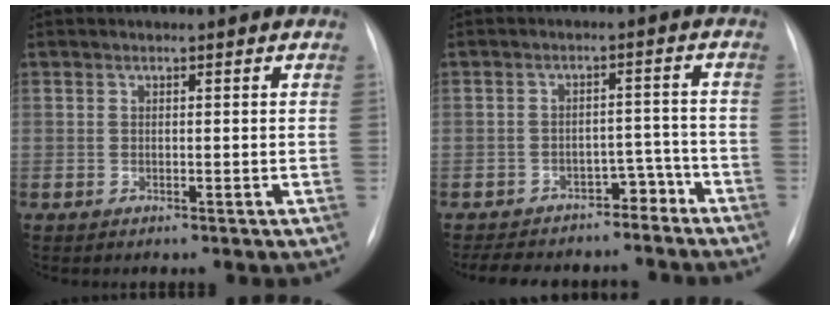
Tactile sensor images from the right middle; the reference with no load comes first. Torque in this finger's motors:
{"motor_torque": [0.51, -0.58, 0.03, 0.04]}